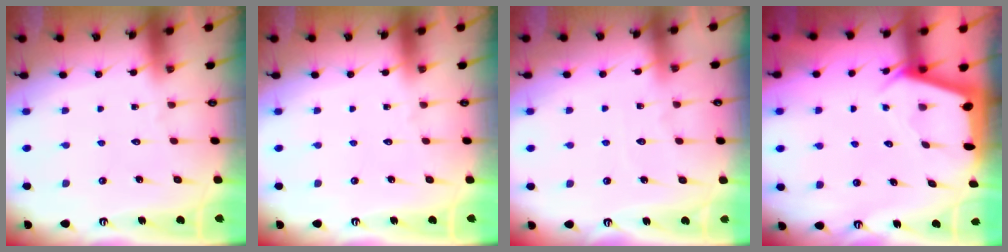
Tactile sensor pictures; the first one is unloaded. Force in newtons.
{"total": 0.0}
{"total": 5.2, "press": 5.2, "slide": 0.5}
{"total": 2.5, "press": 2.5, "slide": 0.3}